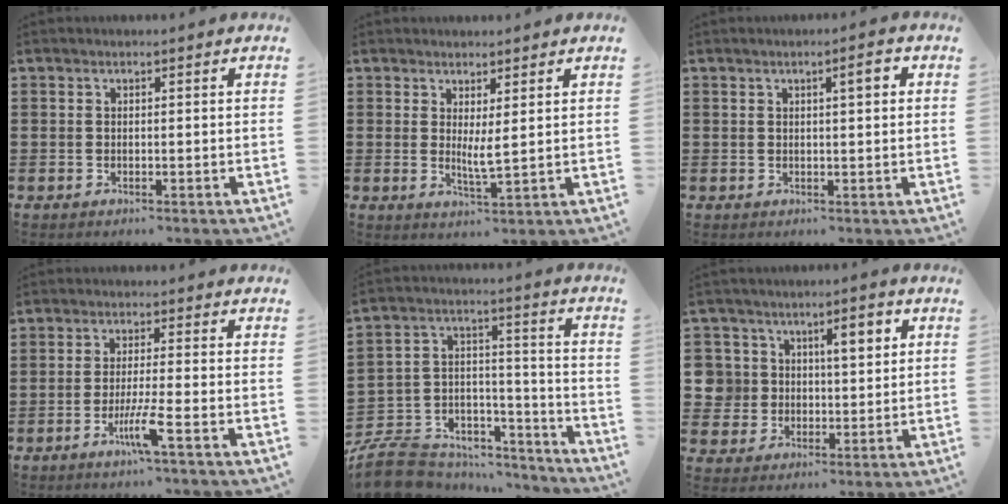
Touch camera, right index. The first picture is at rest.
{"total": 3.0, "force": [1.3, 0.2, 2.7], "torque": [-0.055, -0.005, 0.023]}
{"total": 2.7, "force": [0.9, 0.5, 2.5], "torque": [-0.041, 0.004, 0.010]}
{"total": 5.3, "force": [-2.7, -0.4, 4.5], "torque": [-0.087, -0.014, -0.051]}
{"total": 8.4, "force": [-7.2, 4.0, 1.8], "torque": [-0.056, 0.007, -0.139]}
{"total": 6.5, "force": [1.8, 5.7, 2.6], "torque": [-0.065, 0.014, 0.026]}